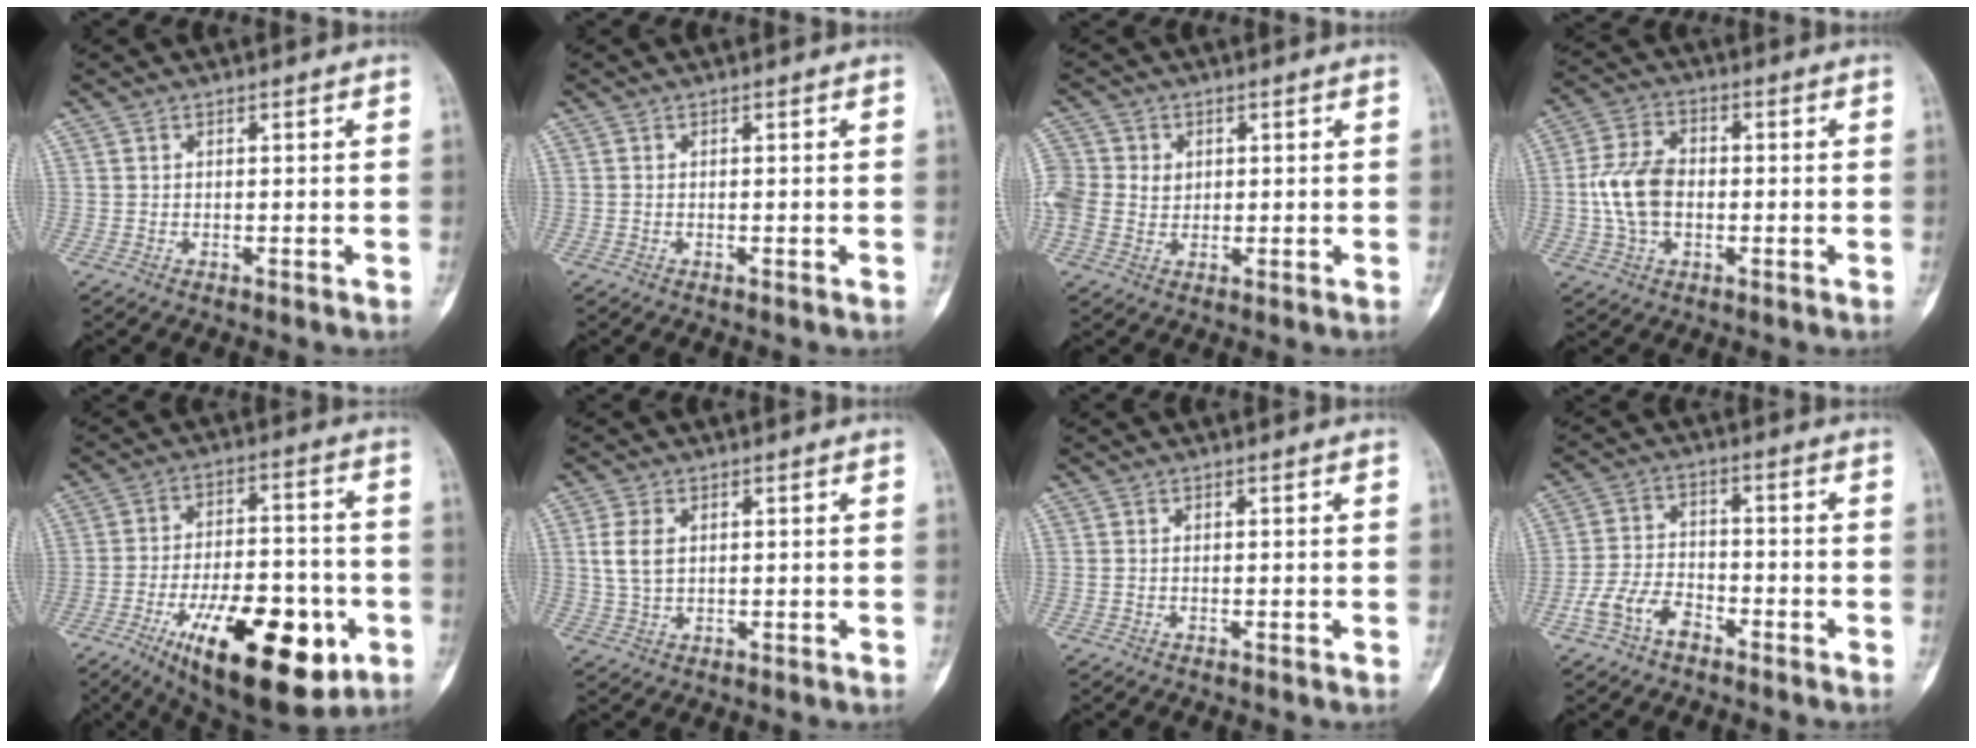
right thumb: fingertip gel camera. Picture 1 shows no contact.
{"total": 0.0}
{"total": 8.9, "force": [1.2, 7.8, 4.1], "torque": [-0.100, 0.012, 0.022]}
{"total": 10.1, "force": [-0.8, 6.8, 7.4], "torque": [-0.140, 0.017, -0.020]}
{"total": 24.0, "force": [-10.0, 10.2, 19.2], "torque": [-0.277, 0.035, -0.143]}
{"total": 5.1, "force": [1.1, 3.2, 3.7], "torque": [-0.079, 0.001, 0.023]}
{"total": 0.0}
{"total": 7.5, "force": [-4.3, 4.4, 4.2], "torque": [-0.086, 0.034, -0.084]}